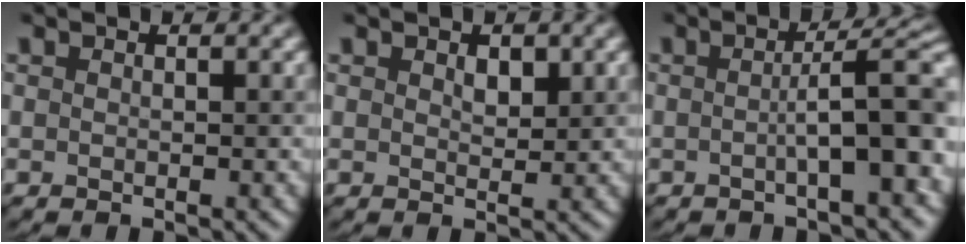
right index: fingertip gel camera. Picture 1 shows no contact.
{"total": 1.2, "force": [0.8, 0.6, 0.7], "torque": [-0.011, 0.003, 0.018]}
{"total": 6.2, "force": [-0.4, 1.2, 6.1], "torque": [-0.078, 0.019, -0.006]}